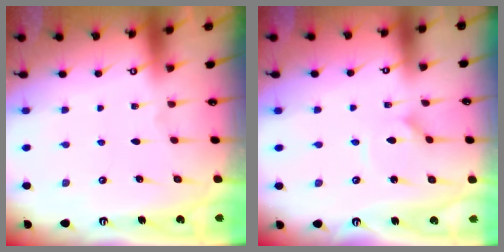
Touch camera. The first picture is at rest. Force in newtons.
{"total": 1.3, "press": 1.2, "slide": 0.3}